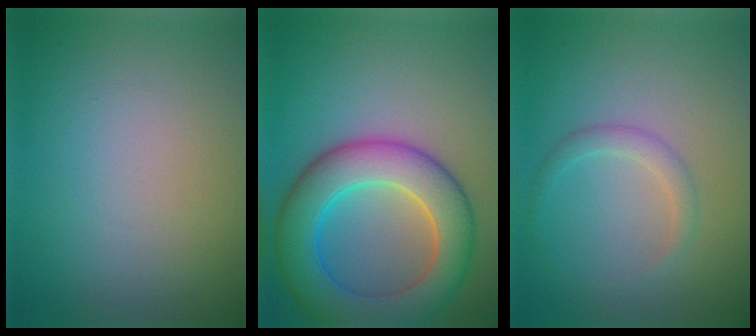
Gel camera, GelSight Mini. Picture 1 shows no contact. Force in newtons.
{"total": 9.2, "press": 9.2, "slide": 0.4}
{"total": 1.6, "press": 1.6, "slide": 0.1}